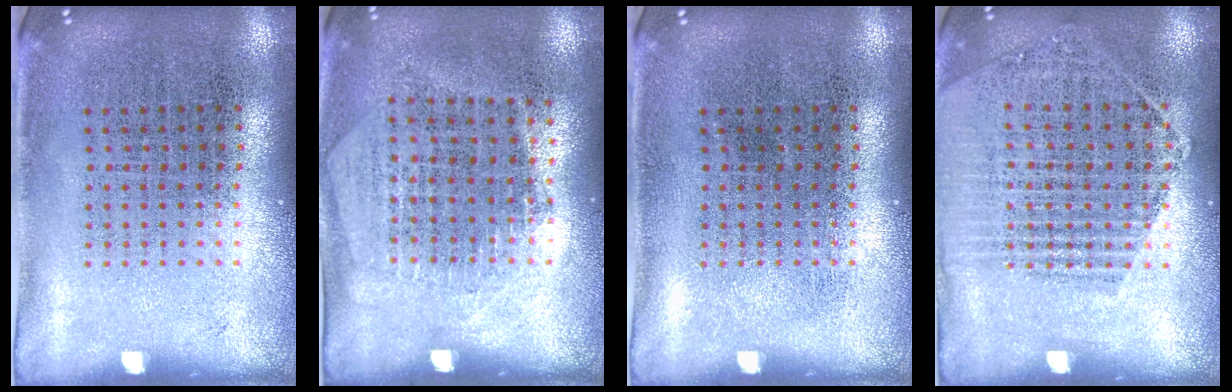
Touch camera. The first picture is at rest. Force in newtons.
{"total": 1.3, "press": 1.1, "slide": 0.7}
{"total": 0.0}
{"total": 1.4, "press": 1.4, "slide": 0.1}